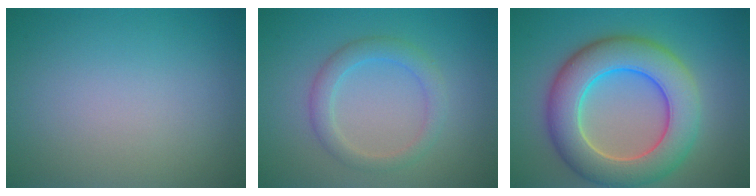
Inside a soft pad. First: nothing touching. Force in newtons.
{"total": 2.7, "press": 2.6, "slide": 0.3}
{"total": 9.3, "press": 9.2, "slide": 0.7}